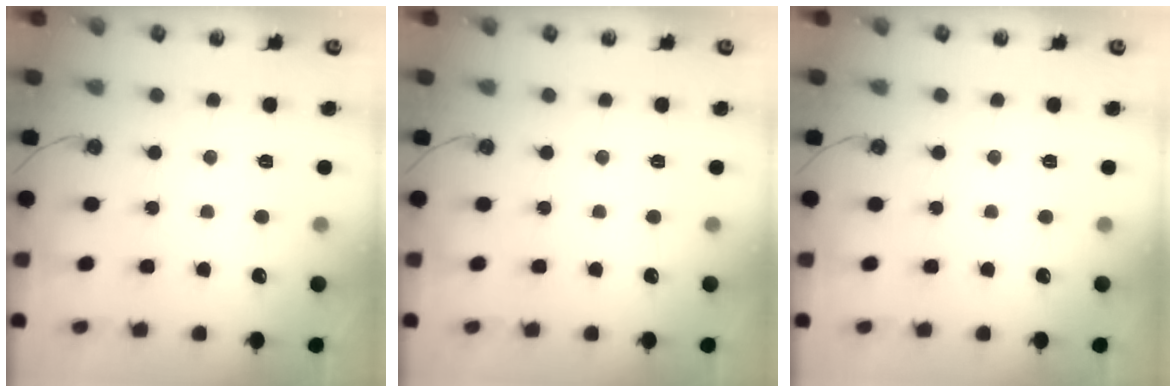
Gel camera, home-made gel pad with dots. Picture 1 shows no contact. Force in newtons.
{"total": 0.0}
{"total": 0.0}